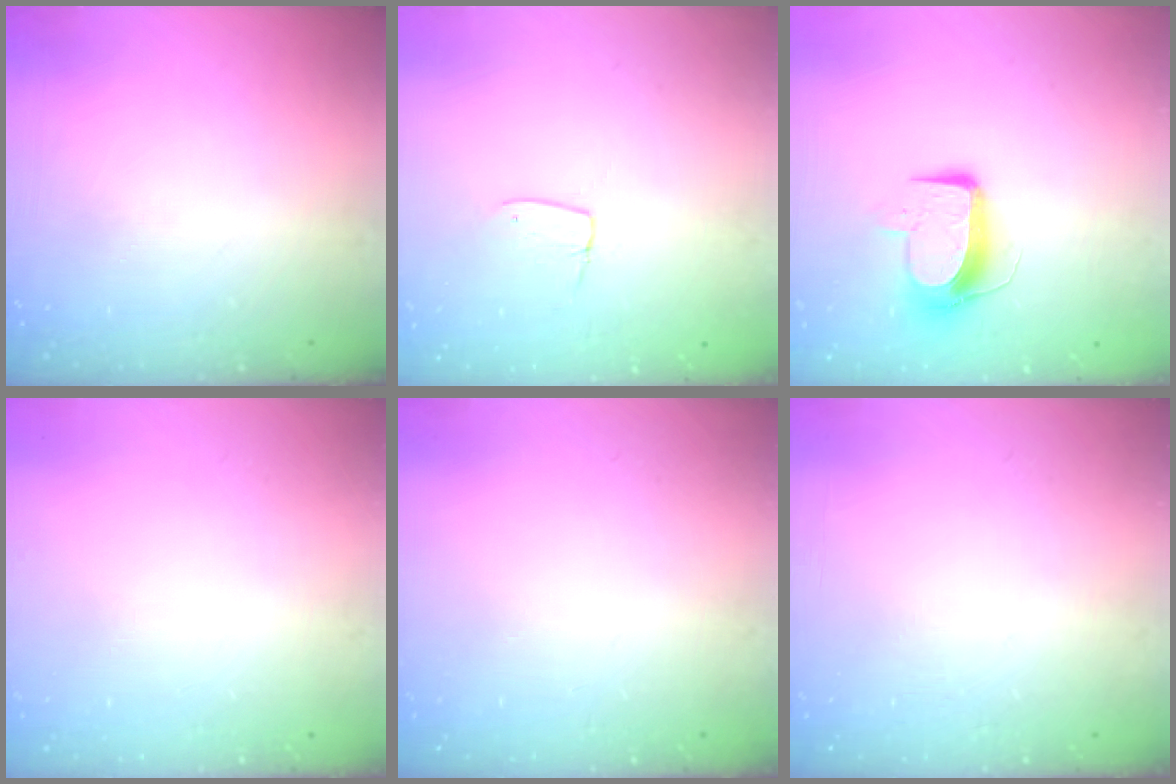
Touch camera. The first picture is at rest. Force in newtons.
{"total": 4.6, "press": 4.6, "slide": 0.4}
{"total": 9.8, "press": 9.8, "slide": 0.4}
{"total": 0.0}
{"total": 0.0}
{"total": 0.0}